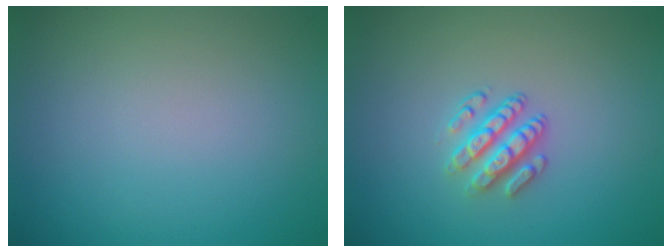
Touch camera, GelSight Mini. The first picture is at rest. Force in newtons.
{"total": 2.9, "press": 2.4, "slide": 1.6}